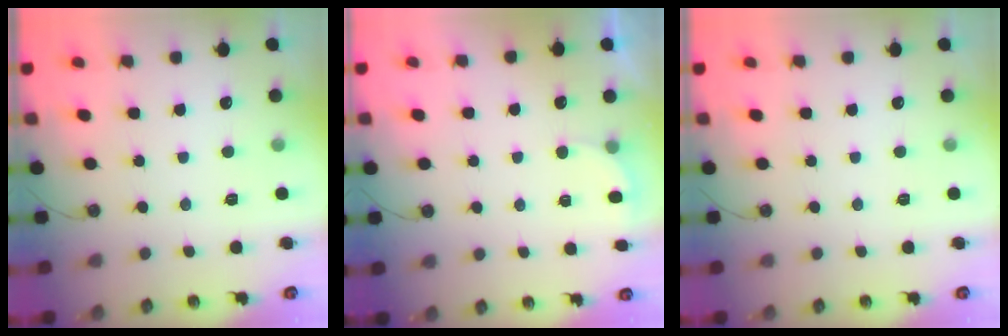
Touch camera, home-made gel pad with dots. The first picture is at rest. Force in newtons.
{"total": 2.2, "press": 2.0, "slide": 1.0}
{"total": 0.0}